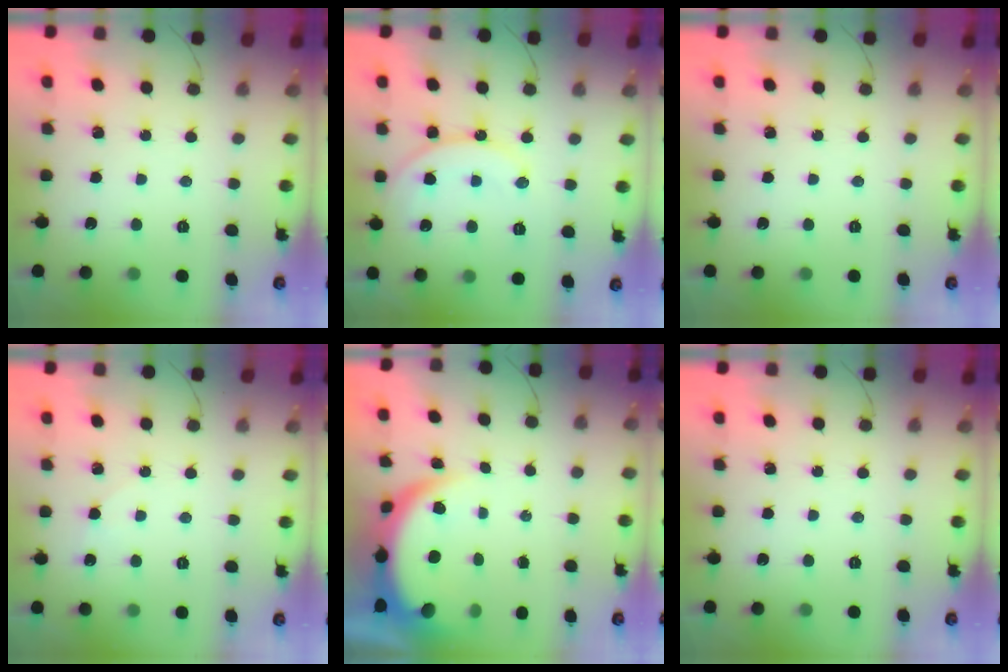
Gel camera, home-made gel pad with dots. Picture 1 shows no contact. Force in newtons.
{"total": 14.1, "press": 14.0, "slide": 1.7}
{"total": 0.0}
{"total": 3.0, "press": 2.6, "slide": 1.5}
{"total": 6.9, "press": 6.9, "slide": 0.5}
{"total": 0.0}